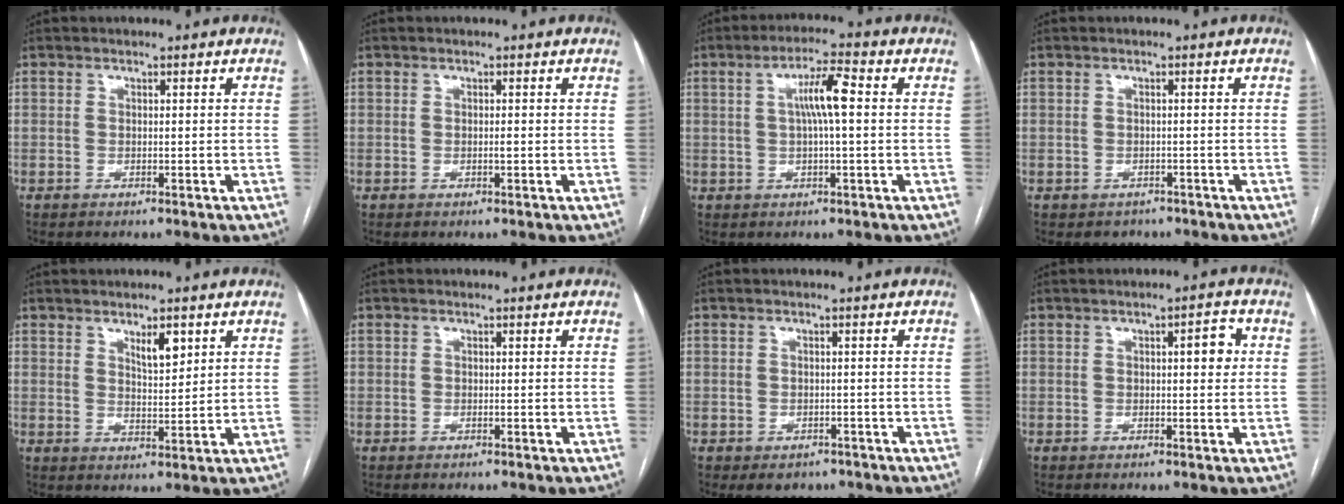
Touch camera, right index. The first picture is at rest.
{"total": 0.7, "force": [-0.1, 0.1, 0.7], "torque": [-0.014, 0.000, -0.002]}
{"total": 6.0, "force": [0.9, 0.4, 6.0], "torque": [-0.107, 0.013, 0.016]}
{"total": 2.2, "force": [-1.6, 1.5, 0.0], "torque": [-0.004, 0.005, -0.021]}
{"total": 4.0, "force": [2.4, 1.1, 3.0], "torque": [-0.052, -0.003, 0.043]}
{"total": 0.0}
{"total": 3.6, "force": [-2.6, 2.4, 0.9], "torque": [0.000, 0.003, -0.029]}
{"total": 3.2, "force": [0.7, 1.0, 3.0], "torque": [-0.036, 0.007, 0.008]}